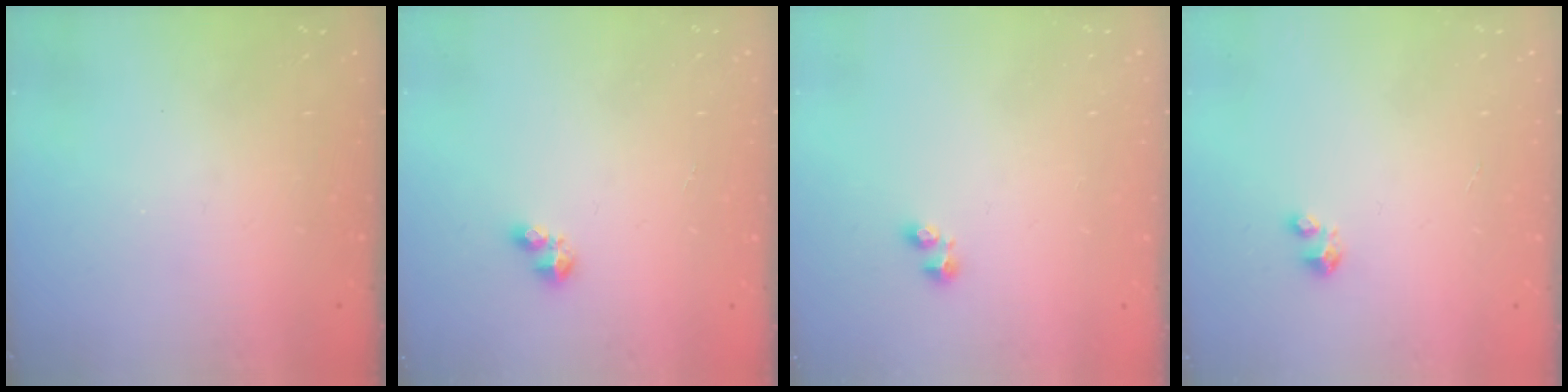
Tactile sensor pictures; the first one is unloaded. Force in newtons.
{"total": 2.7, "press": 2.6, "slide": 0.5}
{"total": 1.8, "press": 1.7, "slide": 0.4}
{"total": 1.6, "press": 1.6, "slide": 0.1}